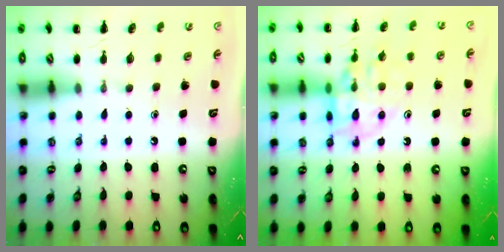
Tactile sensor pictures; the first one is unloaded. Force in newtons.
{"total": 13.2, "press": 13.1, "slide": 1.4}